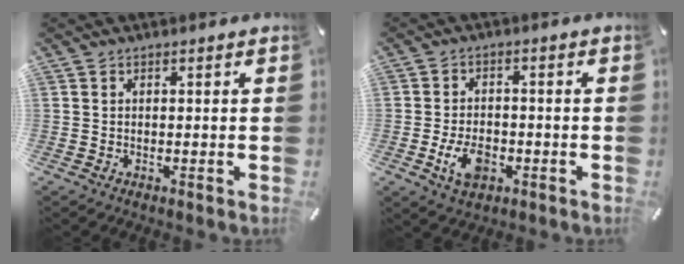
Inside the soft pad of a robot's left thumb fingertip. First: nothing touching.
{"total": 7.1, "force": [-2.5, 4.5, 4.9], "torque": [-0.102, 0.003, -0.048]}